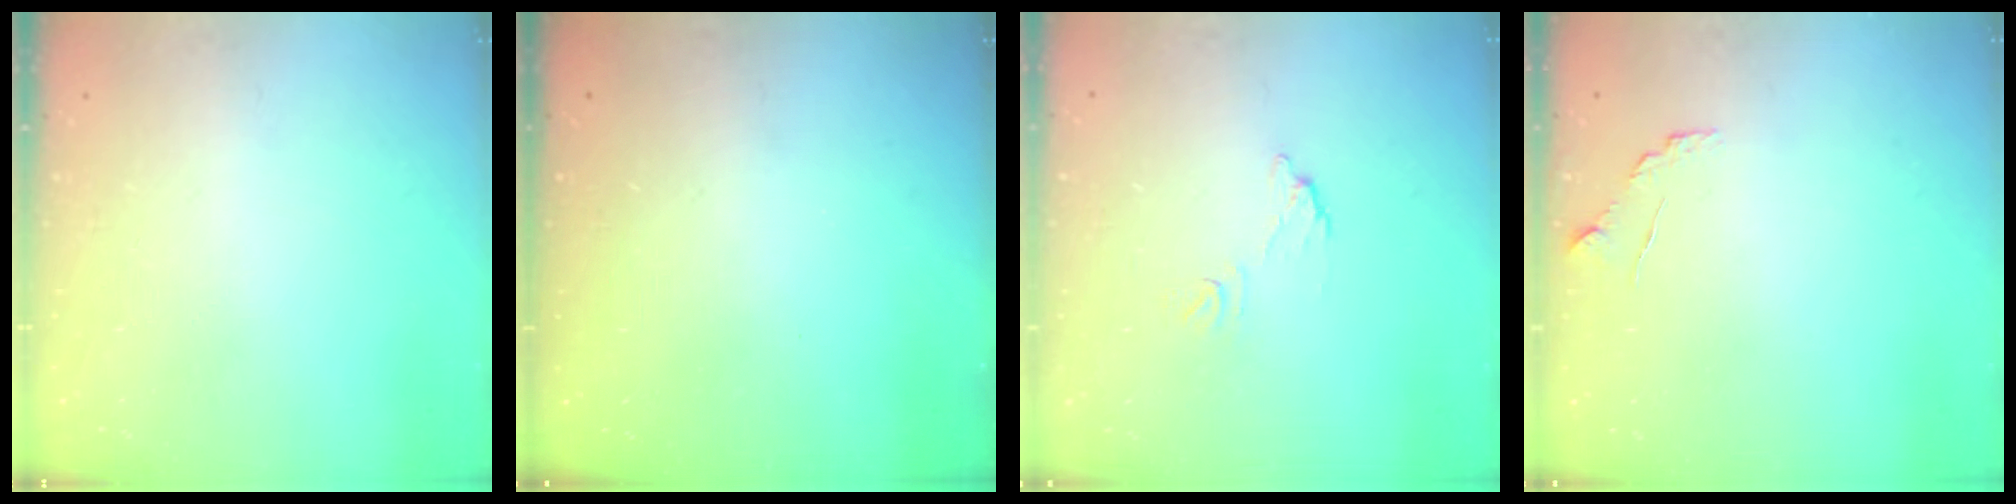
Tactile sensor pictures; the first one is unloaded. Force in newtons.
{"total": 3.0, "press": 3.0, "slide": 0.1}
{"total": 5.9, "press": 5.9, "slide": 0.3}
{"total": 6.3, "press": 6.3, "slide": 0.5}